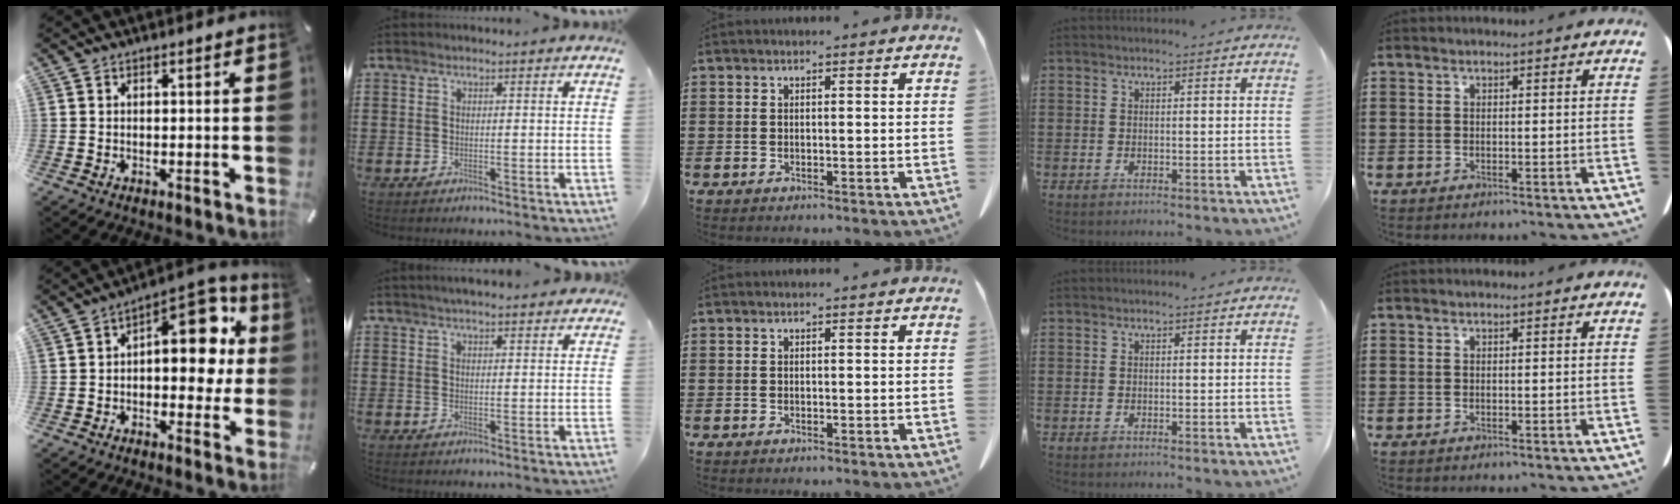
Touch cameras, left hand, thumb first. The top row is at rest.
{"thumb": {"total": 15.7, "force": [3.8, 9.0, 12.3], "torque": [-0.140, -0.033, 0.062]}, "index": {"total": 2.3, "force": [2.1, 0.2, 1.0], "torque": [-0.023, 0.005, 0.039]}}